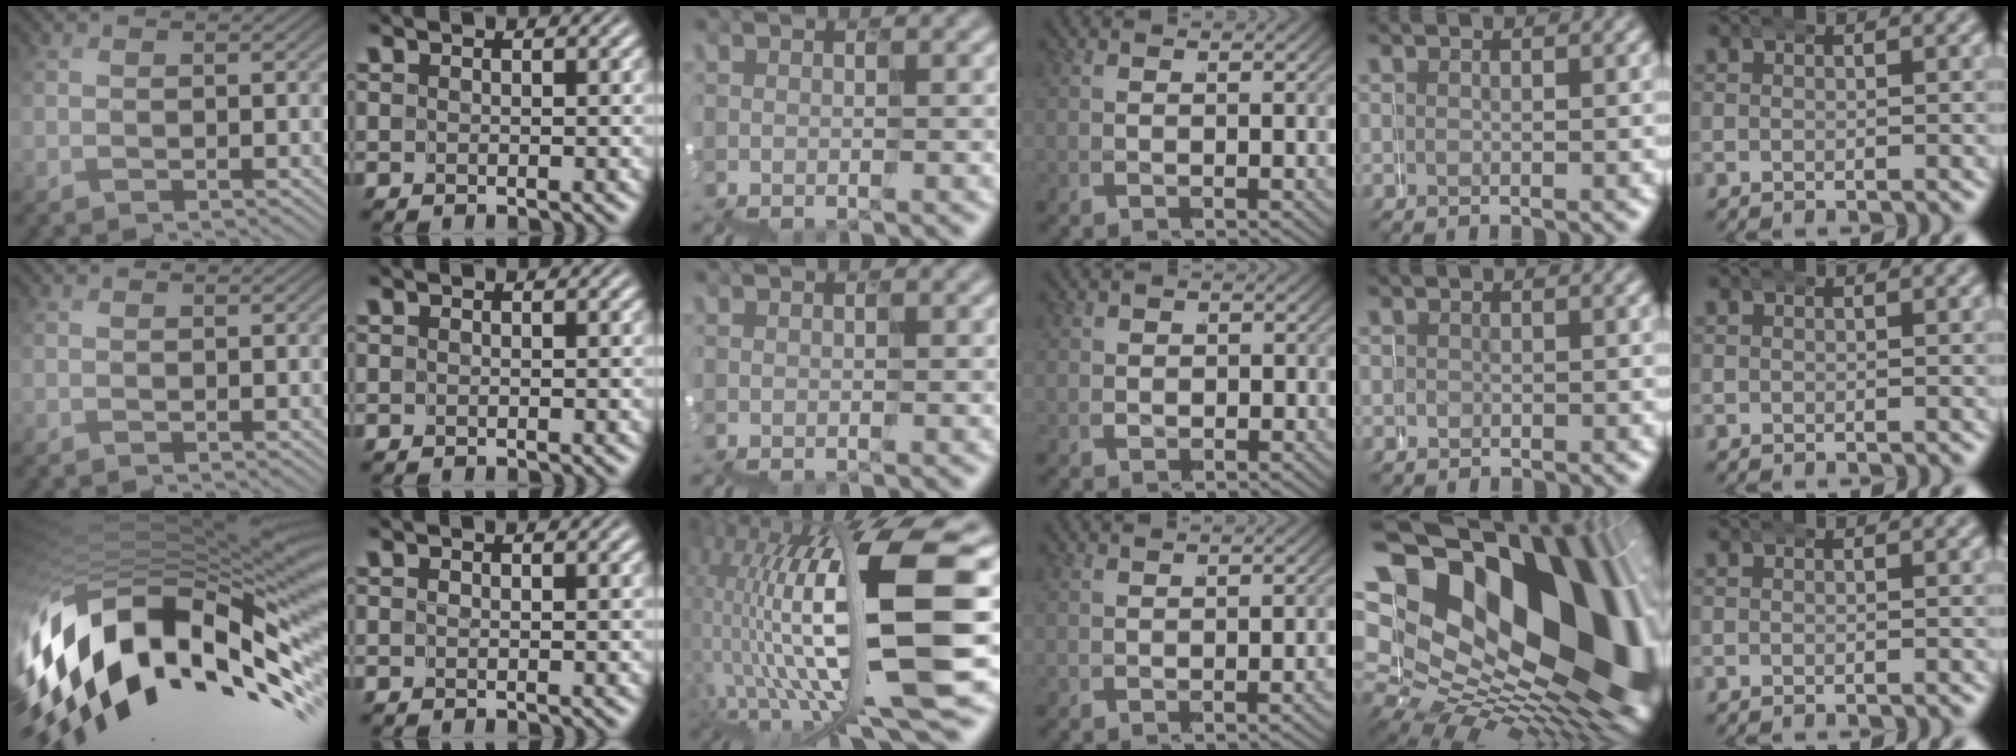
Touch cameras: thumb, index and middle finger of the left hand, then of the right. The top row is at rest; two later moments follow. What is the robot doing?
{"motion": "wrap", "object": "duck tape"}